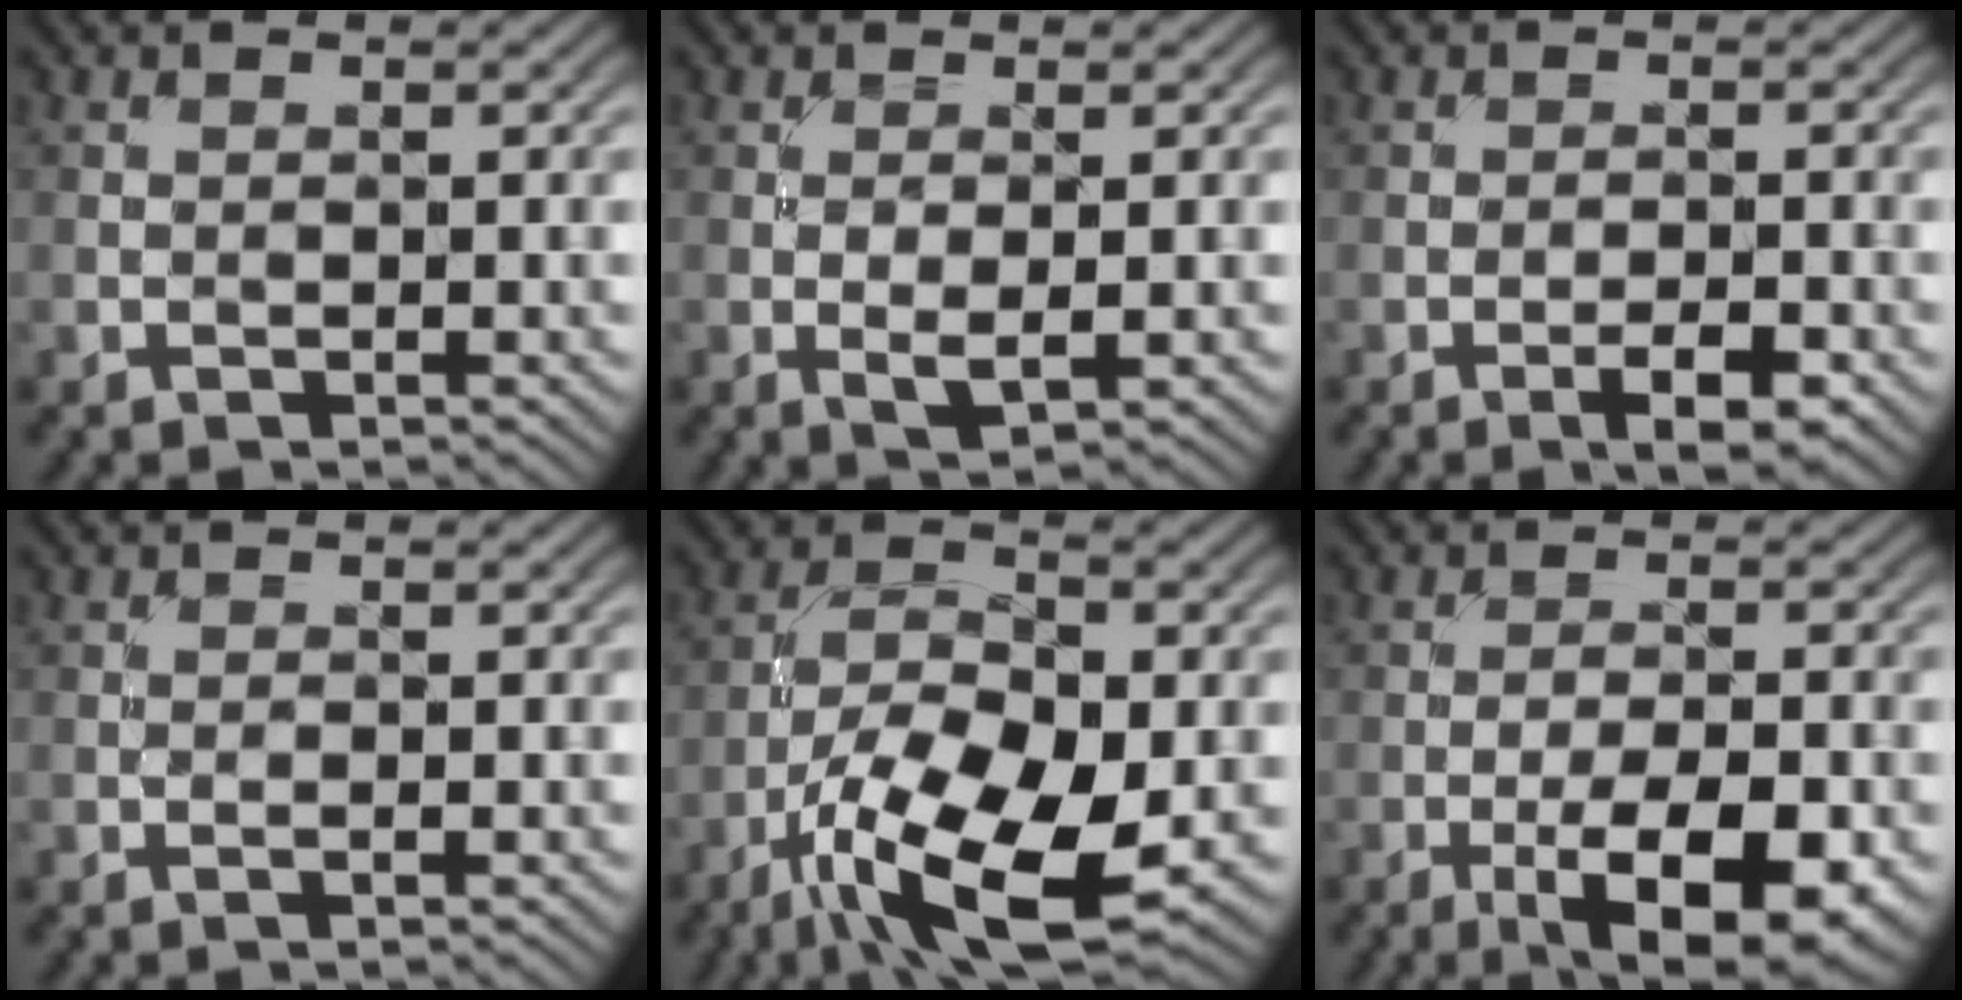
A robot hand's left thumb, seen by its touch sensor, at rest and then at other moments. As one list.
[{"total": 2.4, "force": [-0.1, 0.8, 2.3], "torque": [-0.049, -0.005, -0.001]}, {"total": 3.3, "force": [-1.8, 0.9, 2.6], "torque": [-0.044, 0.003, -0.029]}, {"total": 0.6, "force": [-0.1, 0.0, 0.5], "torque": [-0.013, 0.001, -0.003]}, {"total": 13.0, "force": [-6.1, 5.2, 10.3], "torque": [-0.199, -0.014, -0.119]}, {"total": 9.9, "force": [-4.7, 3.3, 8.1], "torque": [-0.134, -0.006, -0.068]}]